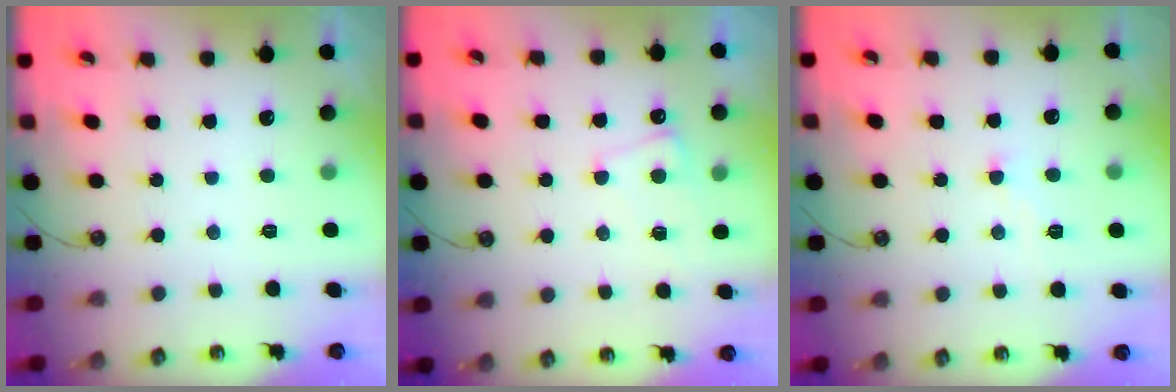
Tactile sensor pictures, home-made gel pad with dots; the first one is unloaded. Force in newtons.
{"total": 2.4, "press": 2.4, "slide": 0.4}
{"total": 0.0}